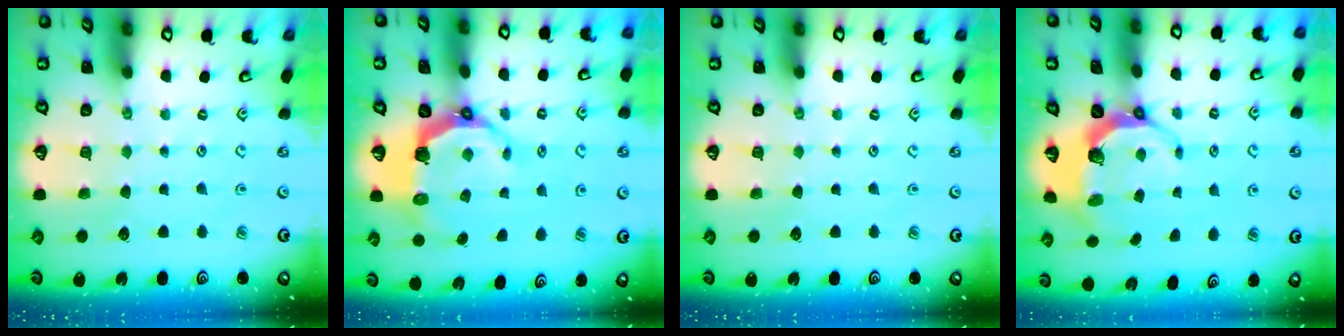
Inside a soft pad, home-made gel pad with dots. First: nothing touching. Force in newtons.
{"total": 8.1, "press": 6.4, "slide": 5.0}
{"total": 0.0}
{"total": 6.9, "press": 5.2, "slide": 4.5}